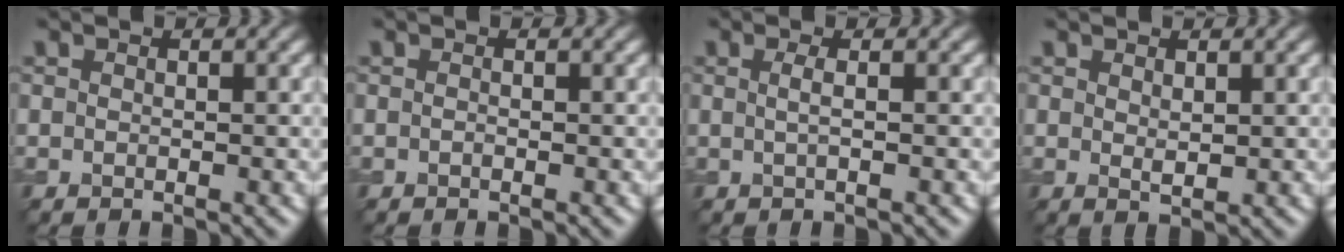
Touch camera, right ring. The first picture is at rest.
{"total": 0.0}
{"total": 1.2, "force": [0.1, 0.4, 1.2], "torque": [-0.019, 0.003, -0.003]}
{"total": 0.9, "force": [0.6, 0.3, 0.7], "torque": [-0.014, -0.003, 0.013]}